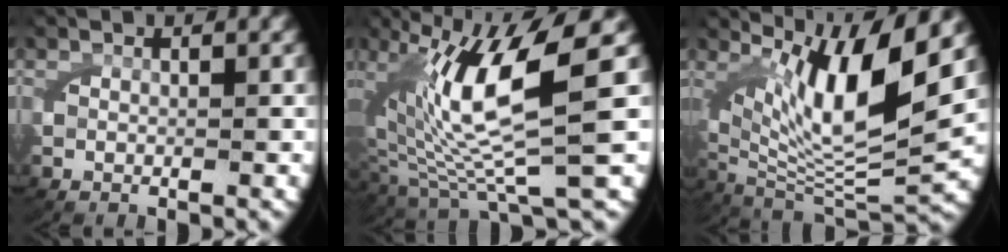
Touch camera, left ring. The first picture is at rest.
{"total": 12.9, "force": [1.7, 6.1, 11.2], "torque": [-0.211, -0.008, 0.036]}
{"total": 11.8, "force": [2.6, 5.7, 10.0], "torque": [-0.188, -0.021, 0.053]}